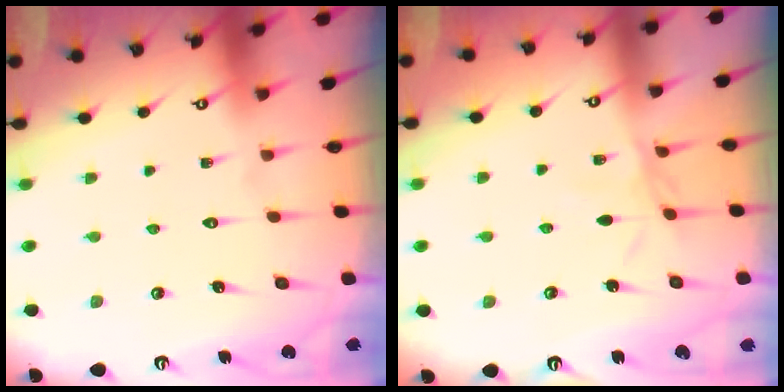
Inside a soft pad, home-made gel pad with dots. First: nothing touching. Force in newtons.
{"total": 3.0, "press": 2.9, "slide": 0.3}